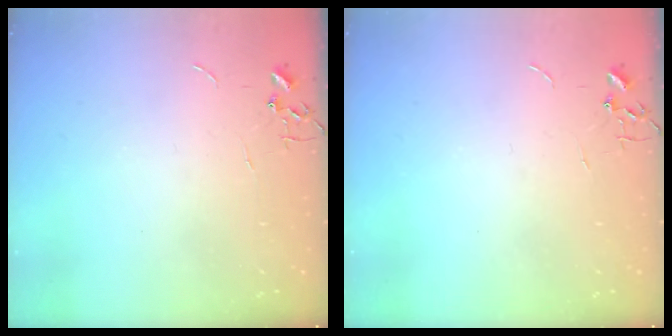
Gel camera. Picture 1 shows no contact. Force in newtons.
{"total": 0.0}